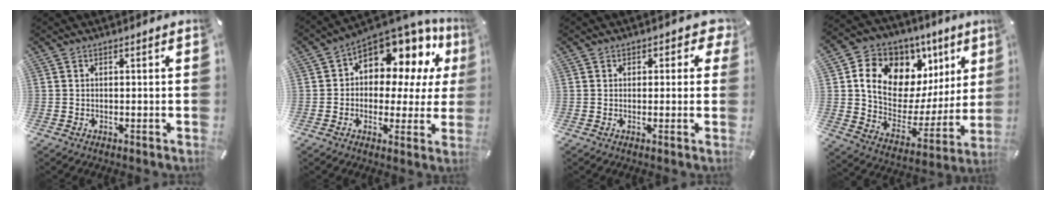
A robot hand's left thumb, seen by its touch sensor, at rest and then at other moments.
{"total": 10.5, "force": [6.4, 6.4, 5.2], "torque": [-0.085, -0.072, 0.115]}
{"total": 2.9, "force": [0.9, 2.2, 1.7], "torque": [-0.011, 0.000, 0.009]}
{"total": 14.1, "force": [7.3, 10.4, 6.2], "torque": [-0.100, -0.060, 0.130]}